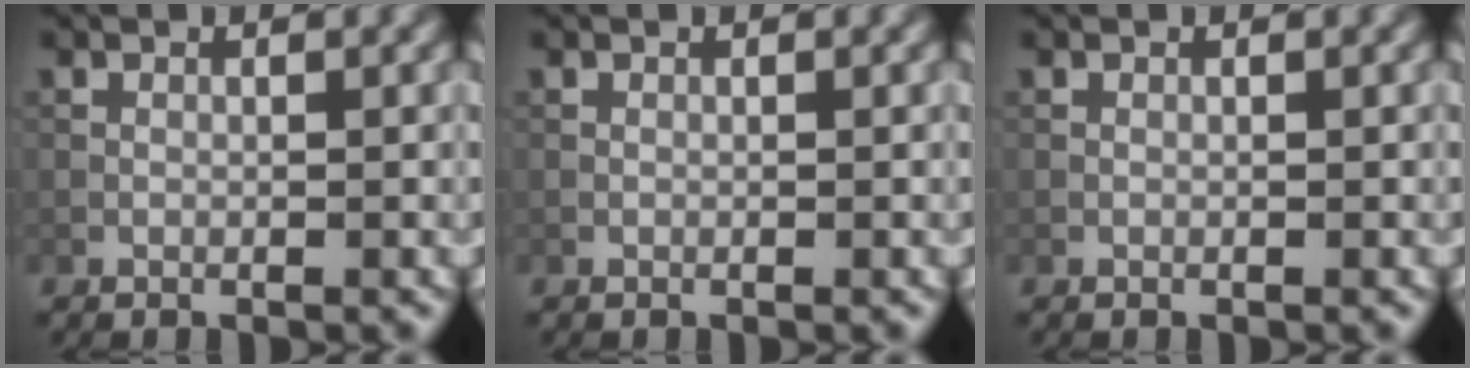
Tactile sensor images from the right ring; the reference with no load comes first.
{"total": 0.0}
{"total": 0.0}